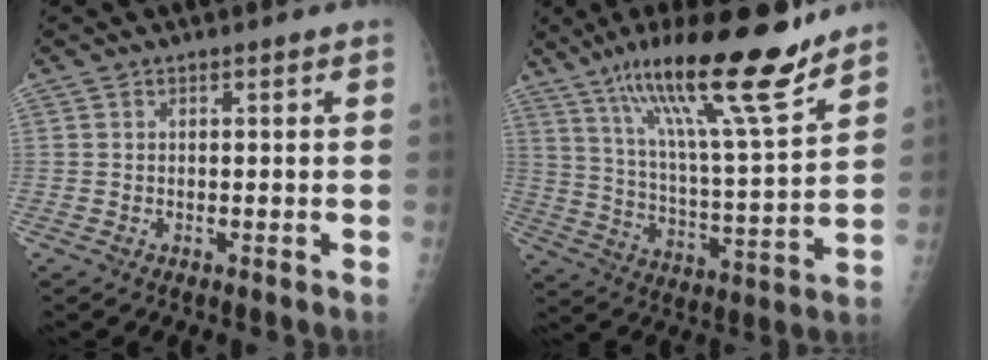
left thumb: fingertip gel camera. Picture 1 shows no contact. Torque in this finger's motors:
{"motor_torque": [0.70, -0.08, 1.44, -1.34, 0.45]}